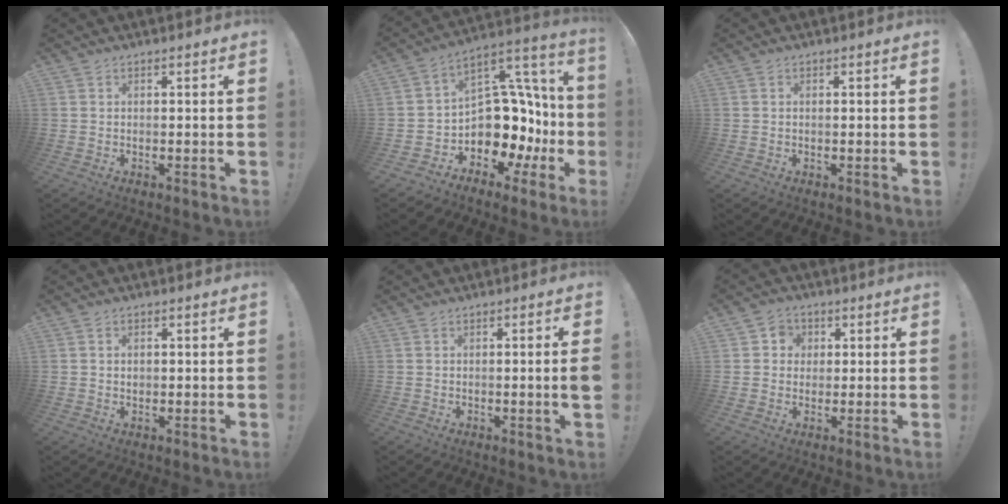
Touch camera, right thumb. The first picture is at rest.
{"total": 13.6, "force": [-1.7, 10.6, 8.4], "torque": [-0.104, -0.024, 0.003]}
{"total": 0.0}
{"total": 1.2, "force": [0.1, 1.0, 0.6], "torque": [-0.009, 0.003, -0.001]}
{"total": 3.1, "force": [-0.1, -0.4, 3.1], "torque": [-0.051, -0.007, -0.003]}
{"total": 4.7, "force": [0.4, 4.5, 1.1], "torque": [-0.015, 0.004, 0.006]}